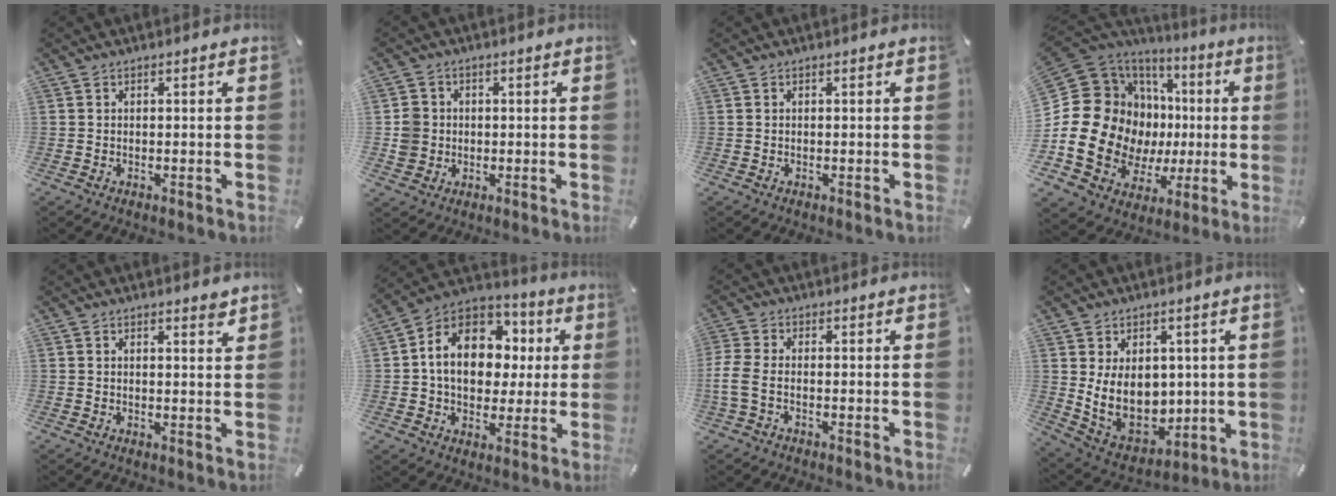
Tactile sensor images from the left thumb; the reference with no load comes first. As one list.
[{"total": 5.4, "force": [-0.1, 5.3, 1.1], "torque": [-0.028, 0.007, 0.001]}, {"total": 0.0}, {"total": 24.3, "force": [-0.7, 18.8, 15.4], "torque": [-0.322, -0.027, 0.025]}, {"total": 1.7, "force": [1.5, 0.5, 0.7], "torque": [0.001, -0.011, 0.024]}, {"total": 14.3, "force": [1.5, 11.7, 8.1], "torque": [-0.151, 0.002, 0.033]}, {"total": 4.7, "force": [-1.6, 2.1, 3.9], "torque": [-0.098, -0.007, -0.033]}, {"total": 13.2, "force": [1.8, 10.3, 8.1], "torque": [-0.155, -0.031, 0.040]}]